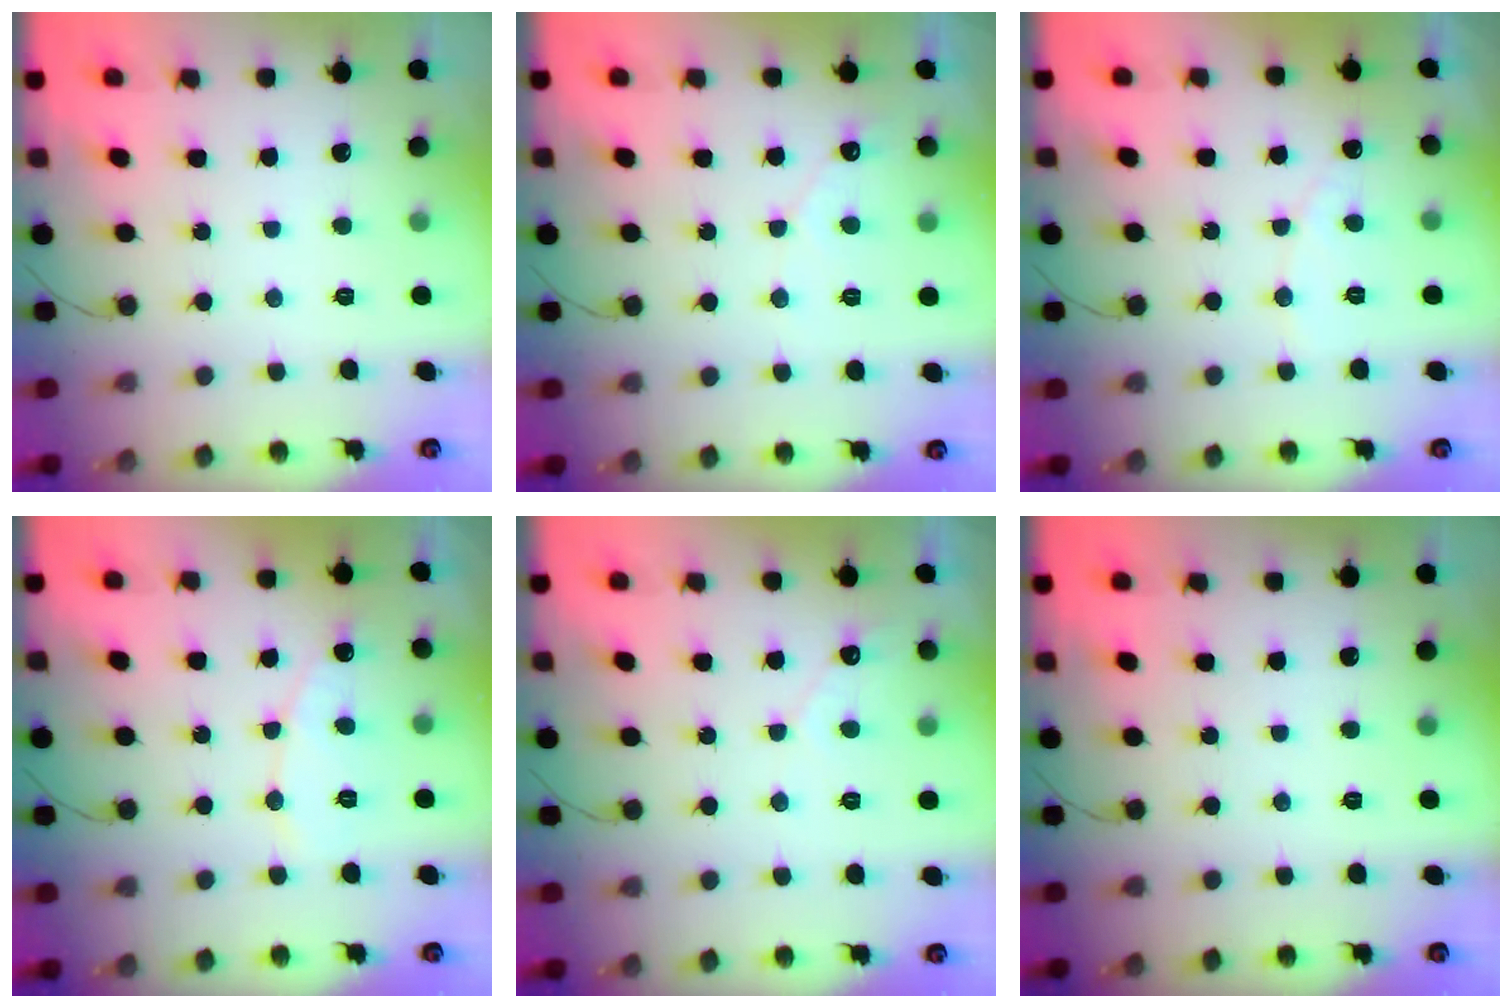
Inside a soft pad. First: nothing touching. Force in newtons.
{"total": 3.4, "press": 3.4, "slide": 0.1}
{"total": 3.8, "press": 3.8, "slide": 0.1}
{"total": 6.6, "press": 6.6, "slide": 0.5}
{"total": 2.8, "press": 2.8, "slide": 0.1}
{"total": 0.0}